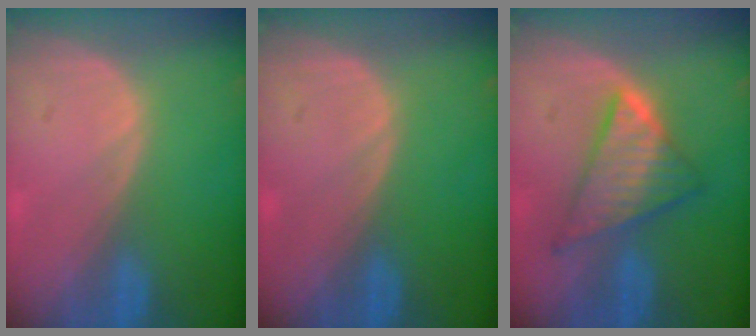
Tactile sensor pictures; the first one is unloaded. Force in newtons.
{"total": 0.0}
{"total": 7.8, "press": 7.8, "slide": 0.4}